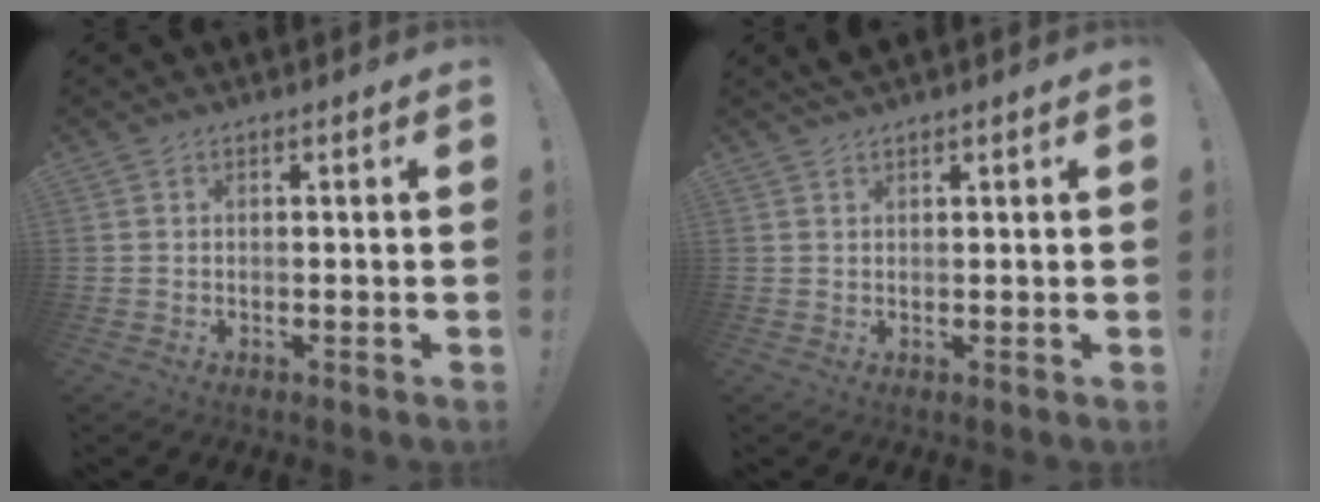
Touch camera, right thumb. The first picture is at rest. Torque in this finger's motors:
{"motor_torque": [-0.62, 0.04, -0.08, 0.06, -0.04]}